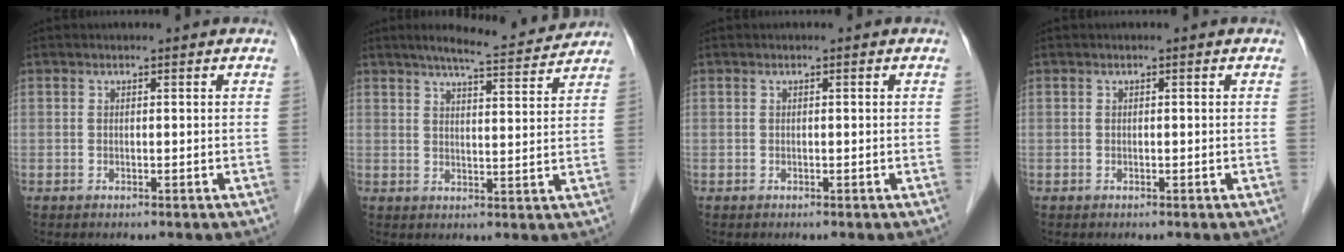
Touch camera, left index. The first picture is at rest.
{"total": 8.8, "force": [8.2, 0.5, 3.3], "torque": [-0.054, 0.004, 0.109]}
{"total": 0.0}
{"total": 0.0}